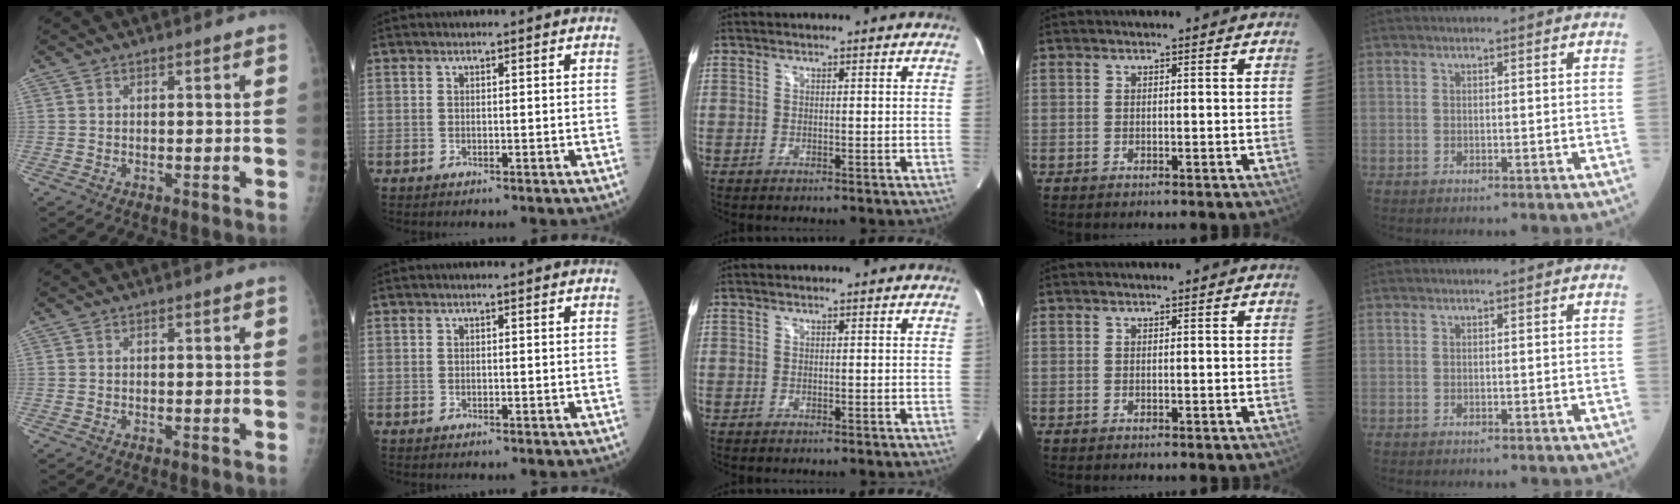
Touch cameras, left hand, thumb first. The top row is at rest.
{}